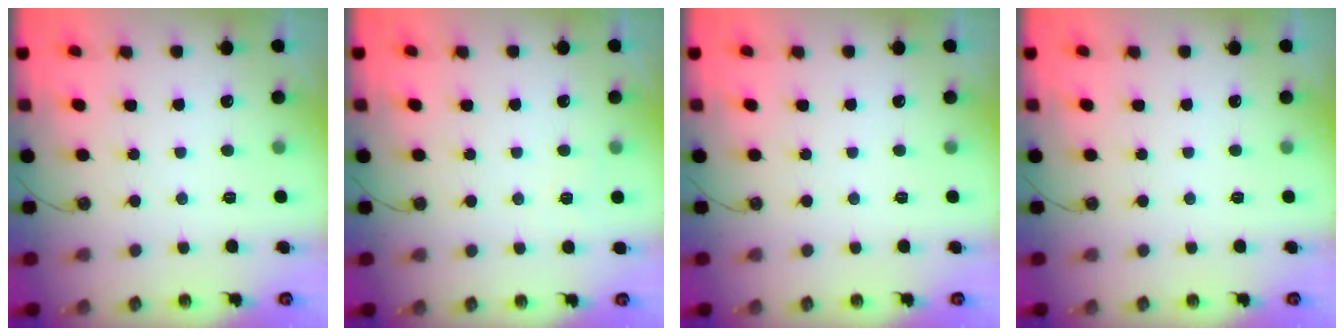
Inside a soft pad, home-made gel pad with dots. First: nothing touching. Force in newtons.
{"total": 4.0, "press": 4.0, "slide": 0.2}
{"total": 0.0}
{"total": 0.0}